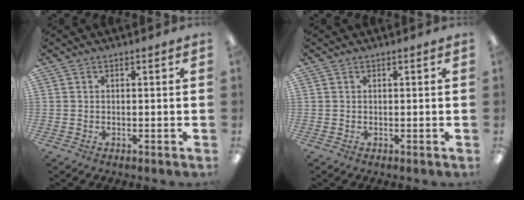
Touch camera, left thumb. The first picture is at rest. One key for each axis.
{"total": 0.0}